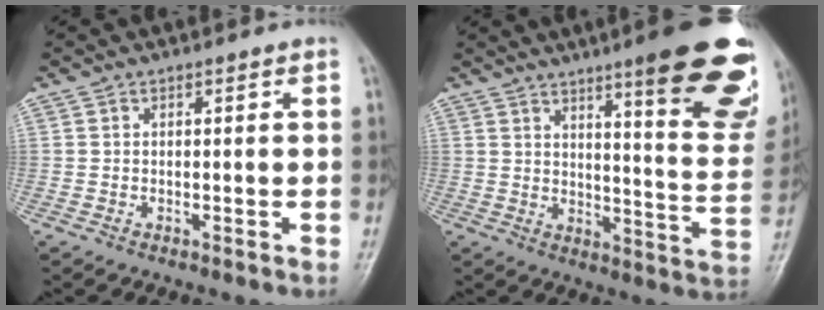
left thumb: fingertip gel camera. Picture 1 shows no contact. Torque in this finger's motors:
{"motor_torque": [2.53, 1.84, 1.72, -1.05, 0.11]}